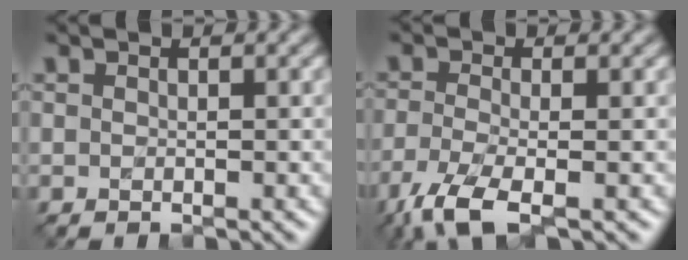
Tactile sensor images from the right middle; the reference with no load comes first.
{"total": 4.5, "force": [-3.1, 1.1, 3.2], "torque": [-0.078, -0.004, -0.070]}